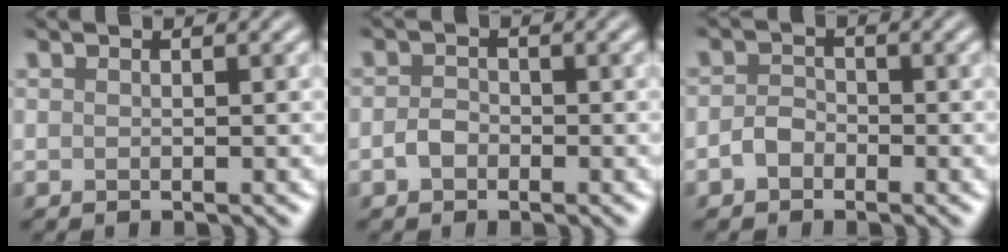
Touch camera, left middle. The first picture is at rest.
{"total": 1.4, "force": [-0.6, 1.1, 0.7], "torque": [-0.015, 0.002, -0.015]}
{"total": 1.7, "force": [-0.9, 1.2, 0.7], "torque": [-0.012, 0.004, -0.020]}